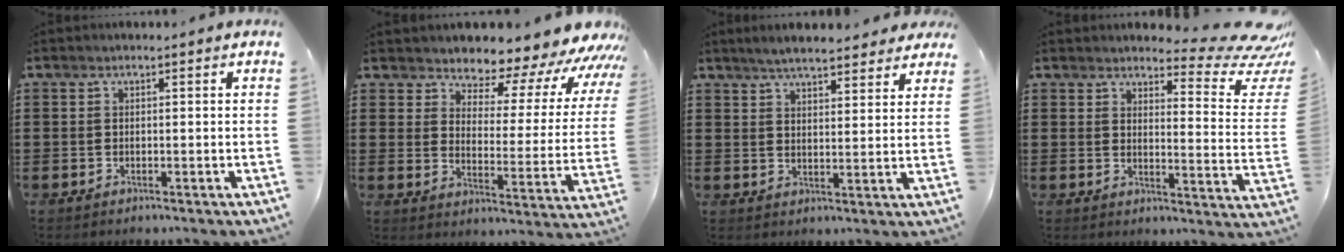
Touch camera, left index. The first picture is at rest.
{"total": 5.9, "force": [5.6, 1.5, 1.0], "torque": [-0.037, -0.056, 0.091]}
{"total": 4.7, "force": [4.4, 0.6, 1.6], "torque": [-0.044, -0.008, 0.080]}
{"total": 6.8, "force": [5.6, 1.4, 3.6], "torque": [-0.054, -0.047, 0.092]}